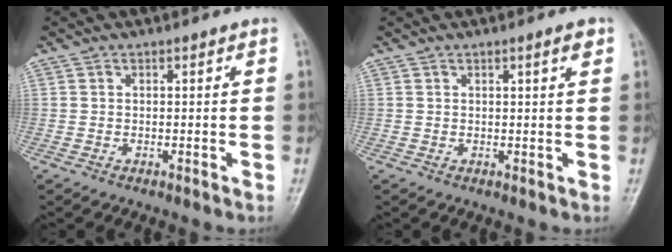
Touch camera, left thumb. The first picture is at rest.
{"total": 1.8, "force": [1.0, 0.1, 1.4], "torque": [-0.019, -0.002, 0.014]}